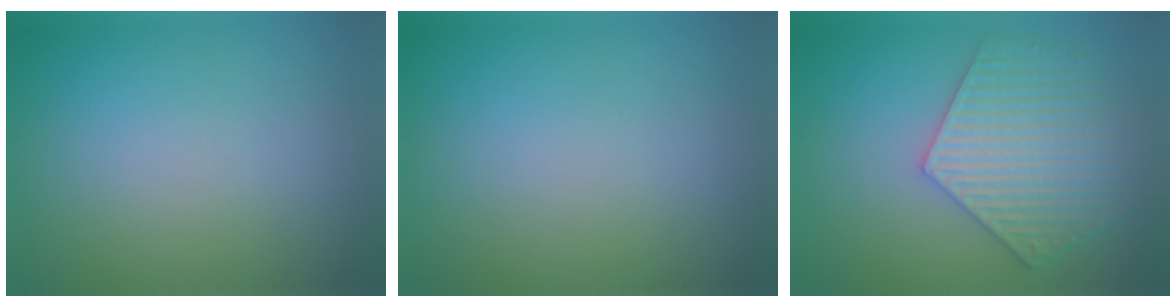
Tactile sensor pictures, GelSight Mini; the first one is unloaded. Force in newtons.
{"total": 0.0}
{"total": 5.6, "press": 5.0, "slide": 2.6}